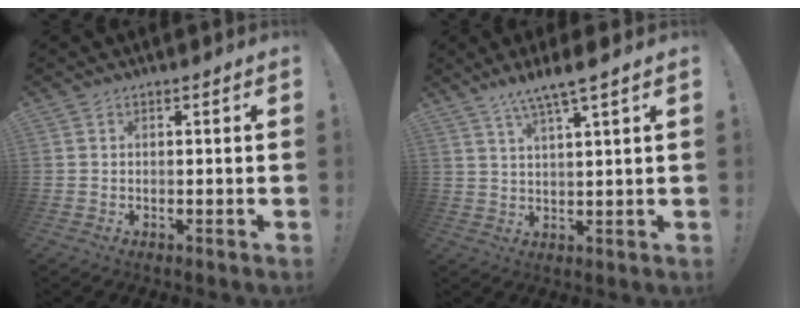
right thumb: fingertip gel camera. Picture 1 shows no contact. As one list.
[{"total": 6.1, "force": [4.5, -0.5, 4.0], "torque": [-0.072, -0.022, 0.074]}]